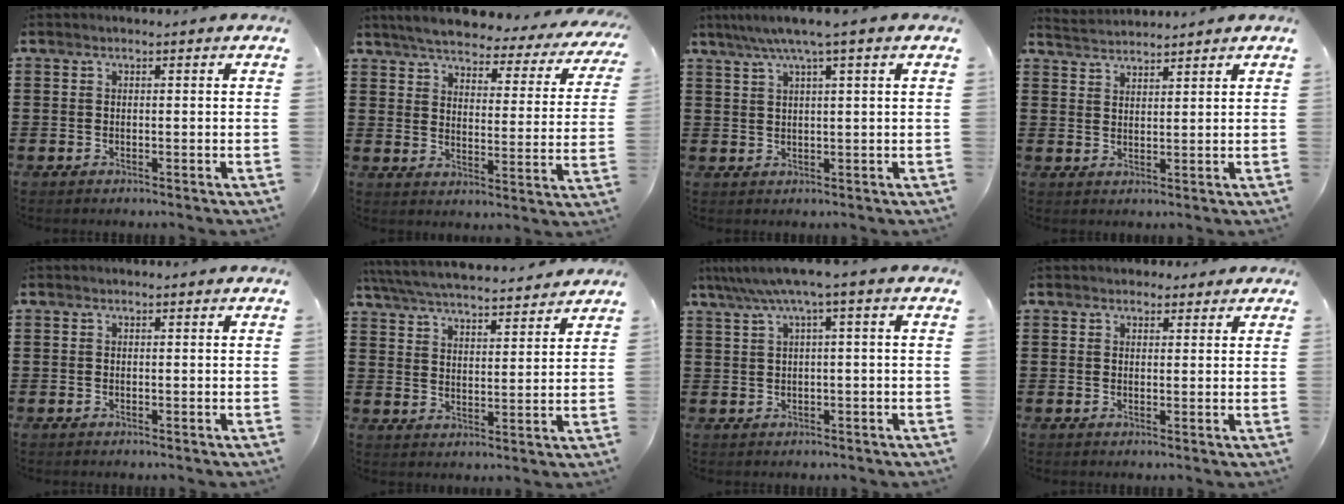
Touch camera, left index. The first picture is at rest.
{"total": 4.8, "force": [4.5, 0.4, 1.6], "torque": [-0.056, -0.031, 0.072]}
{"total": 3.8, "force": [2.1, -0.2, 3.1], "torque": [-0.065, 0.002, 0.035]}
{"total": 2.4, "force": [2.3, -0.1, -0.4], "torque": [0.000, -0.005, 0.044]}
{"total": 0.0}
{"total": 5.7, "force": [5.6, 0.1, 1.3], "torque": [-0.049, -0.034, 0.097]}
{"total": 4.0, "force": [1.0, -0.2, 3.9], "torque": [-0.075, -0.003, 0.013]}
{"total": 1.9, "force": [1.5, 1.1, 0.3], "torque": [-0.003, 0.006, 0.026]}